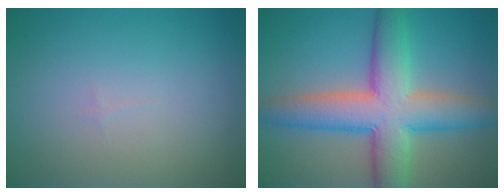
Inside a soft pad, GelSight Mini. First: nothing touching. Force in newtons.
{"total": 9.3, "press": 9.3, "slide": 0.4}